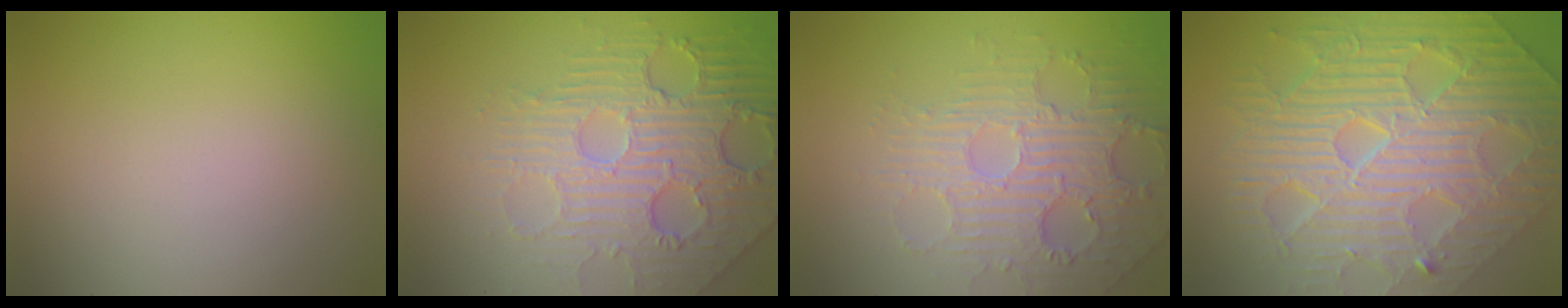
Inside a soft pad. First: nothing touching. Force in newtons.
{"total": 6.8, "press": 5.2, "slide": 4.3}
{"total": 4.2, "press": 3.9, "slide": 1.7}
{"total": 11.4, "press": 7.5, "slide": 8.5}